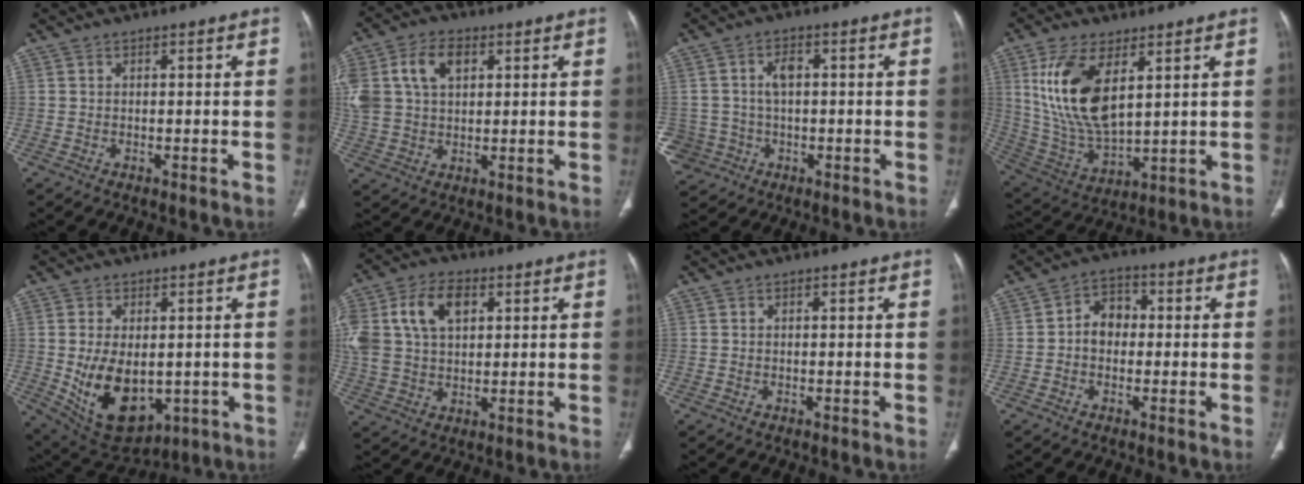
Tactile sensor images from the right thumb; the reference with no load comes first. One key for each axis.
{"total": 13.9, "fx": 4.4, "fy": 9.5, "fz": 9.1, "tx": -0.201, "ty": 0.009, "tz": 0.084}
{"total": 8.0, "fx": -1.0, "fy": 7.5, "fz": 2.6, "tx": -0.040, "ty": 0.020, "tz": -0.008}
{"total": 16.0, "fx": 5.7, "fy": 7.7, "fz": 12.8, "tx": -0.252, "ty": -0.025, "tz": 0.123}
{"total": 13.8, "fx": -1.6, "fy": 8.4, "fz": 10.7, "tx": -0.165, "ty": -0.010, "tz": 0.006}
{"total": 15.5, "fx": 4.7, "fy": 10.2, "fz": 10.6, "tx": -0.225, "ty": 0.009, "tz": 0.087}
{"total": 0.0}
{"total": 5.7, "fx": -0.3, "fy": 4.5, "fz": 3.4, "tx": -0.034, "ty": 0.021, "tz": -0.016}